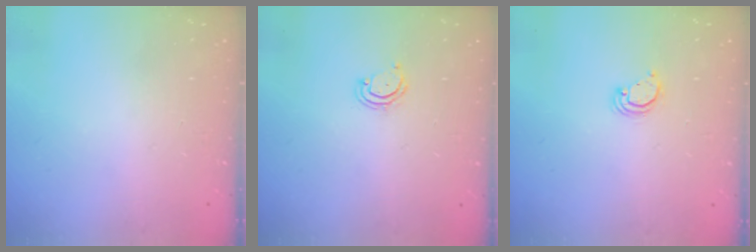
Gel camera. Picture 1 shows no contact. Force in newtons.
{"total": 3.9, "press": 3.9, "slide": 0.4}
{"total": 3.2, "press": 3.1, "slide": 0.3}